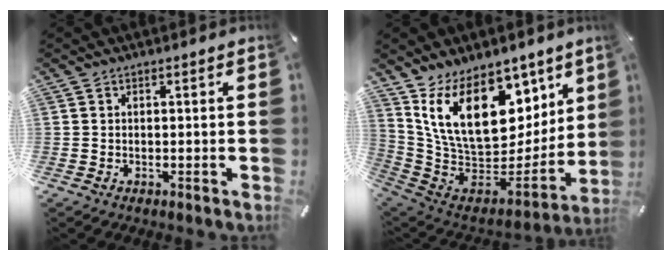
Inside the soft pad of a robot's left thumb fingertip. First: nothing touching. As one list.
[{"total": 21.4, "force": [9.8, 13.5, 13.3], "torque": [-0.242, -0.076, 0.180]}]